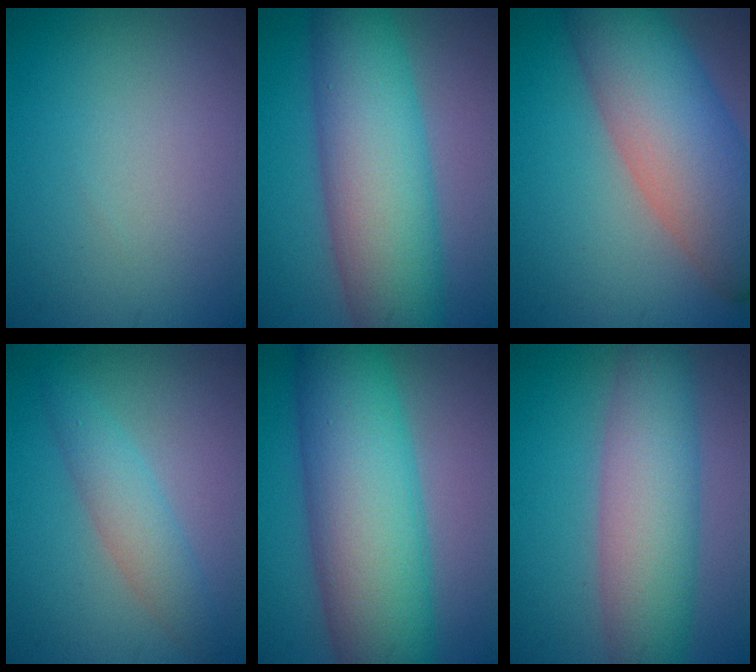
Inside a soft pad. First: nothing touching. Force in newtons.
{"total": 10.8, "press": 10.8, "slide": 0.3}
{"total": 10.9, "press": 10.8, "slide": 0.3}
{"total": 3.1, "press": 3.1, "slide": 0.2}
{"total": 12.1, "press": 12.1, "slide": 0.3}
{"total": 7.8, "press": 7.8, "slide": 0.4}